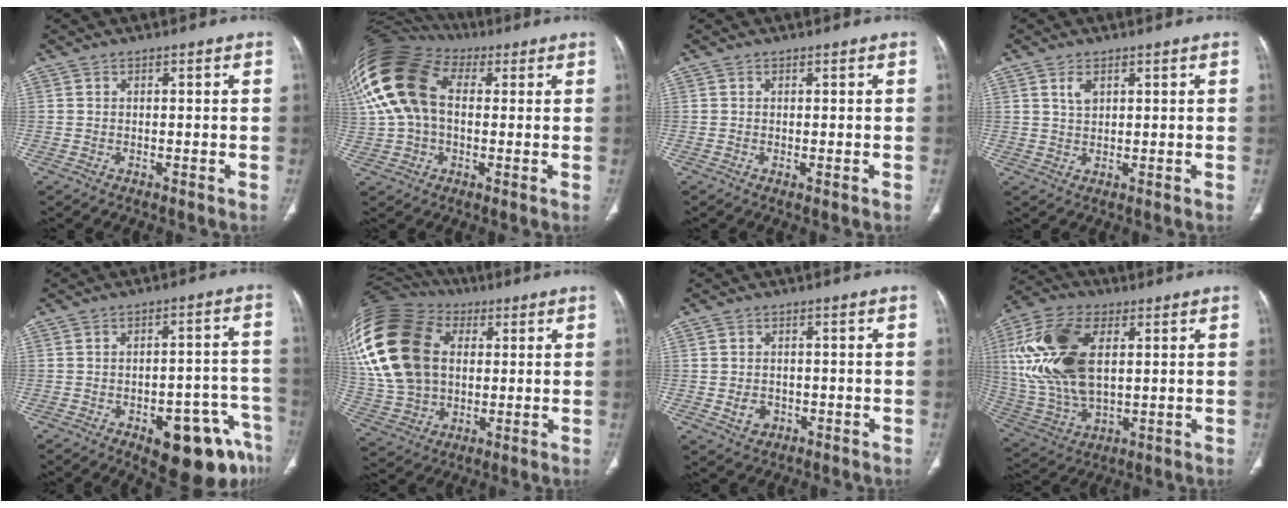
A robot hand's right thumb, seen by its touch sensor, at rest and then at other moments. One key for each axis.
{"total": 20.6, "fx": 4.3, "fy": 13.8, "fz": 14.6, "tx": -0.330, "ty": 0.048, "tz": 0.075}
{"total": 0.7, "fx": -0.1, "fy": 0.1, "fz": 0.7, "tx": -0.014, "ty": -0.005, "tz": 0.000}
{"total": 2.6, "fx": 1.3, "fy": 1.5, "fz": 1.7, "tx": -0.029, "ty": -0.003, "tz": 0.031}
{"total": 15.0, "fx": -8.2, "fy": 6.1, "fz": 11.0, "tx": -0.082, "ty": 0.054, "tz": -0.096}
{"total": 28.0, "fx": 6.1, "fy": 20.0, "fz": 18.7, "tx": -0.418, "ty": 0.038, "tz": 0.125}
{"total": 3.0, "fx": -0.7, "fy": 2.5, "fz": 1.4, "tx": -0.015, "ty": 0.003, "tz": -0.001}
{"total": 20.2, "fx": 4.2, "fy": 11.2, "fz": 16.3, "tx": -0.335, "ty": -0.004, "tz": 0.083}